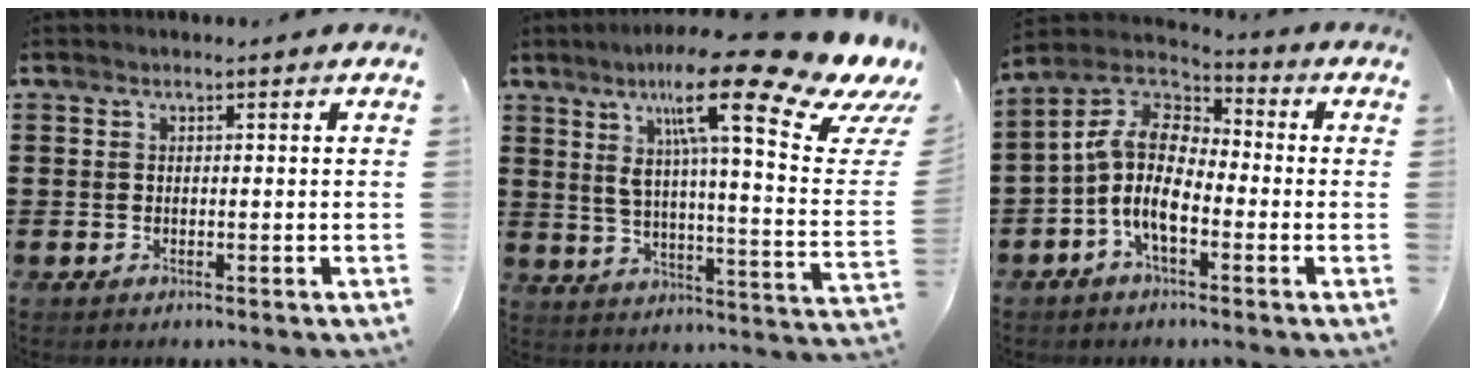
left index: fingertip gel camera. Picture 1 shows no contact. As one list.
[{"total": 18.8, "force": [11.7, 1.2, 14.7], "torque": [-0.270, -0.060, 0.174]}, {"total": 9.7, "force": [-3.1, 4.9, 7.8], "torque": [-0.204, -0.014, -0.077]}]